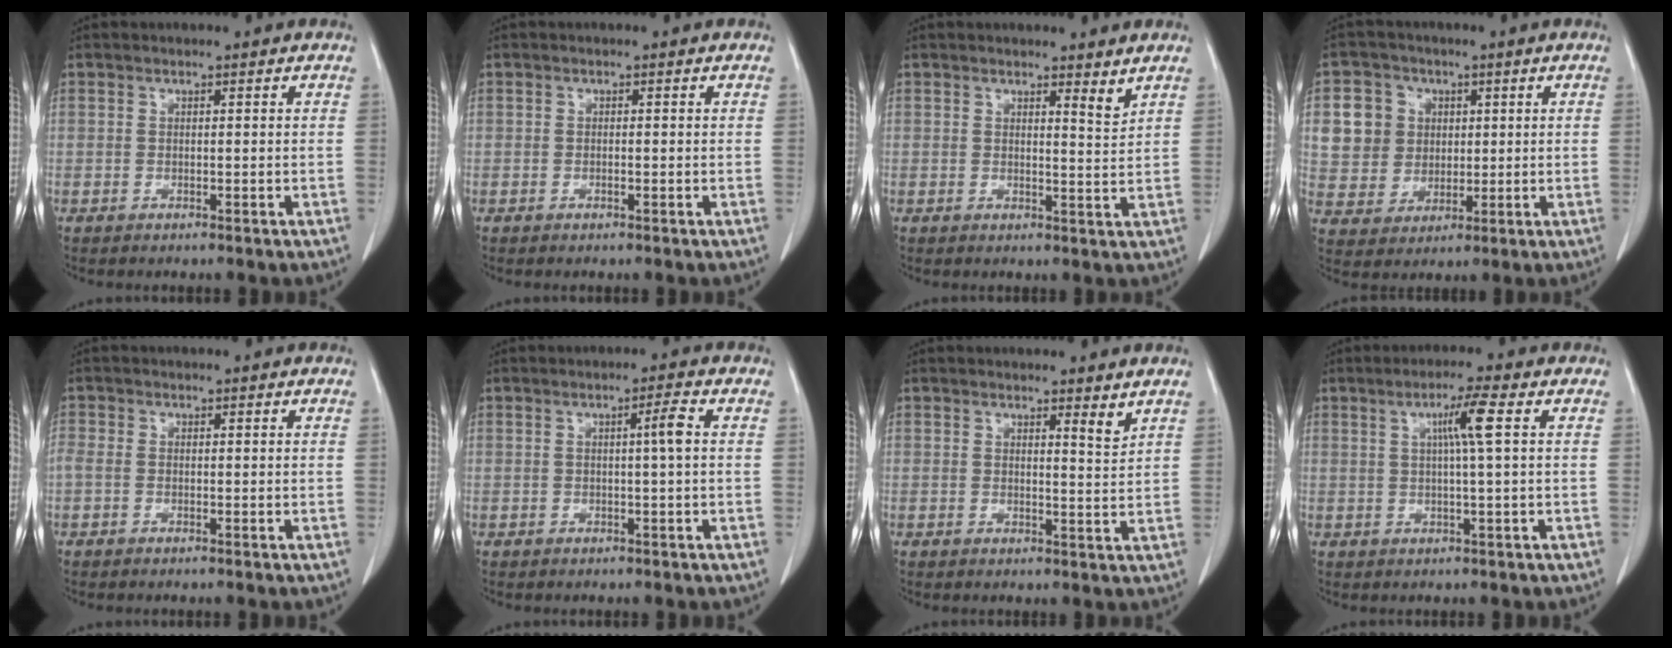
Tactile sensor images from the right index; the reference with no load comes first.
{"total": 0.5, "force": [-0.2, 0.1, 0.5], "torque": [-0.010, 0.000, -0.002]}
{"total": 2.4, "force": [2.0, 0.1, 1.2], "torque": [-0.020, -0.019, 0.028]}
{"total": 8.3, "force": [2.2, 7.8, 2.1], "torque": [-0.053, 0.022, 0.047]}
{"total": 1.4, "force": [-0.2, 0.8, 1.1], "torque": [-0.034, 0.010, -0.003]}
{"total": 2.6, "force": [0.2, -0.4, 2.6], "torque": [-0.041, 0.001, 0.003]}
{"total": 2.3, "force": [1.9, 0.1, 1.3], "torque": [-0.020, -0.015, 0.026]}
{"total": 4.9, "force": [1.3, -0.8, 4.6], "torque": [-0.081, 0.003, 0.021]}